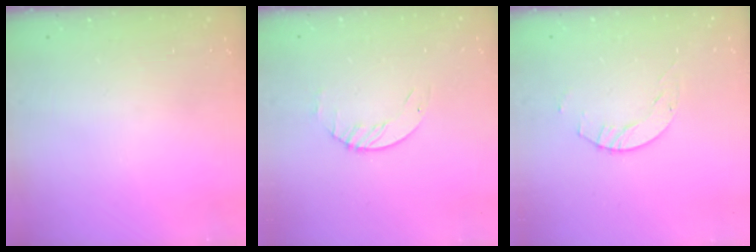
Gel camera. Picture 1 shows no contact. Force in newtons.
{"total": 1.6, "press": 1.6, "slide": 0.2}
{"total": 4.1, "press": 4.1, "slide": 0.2}